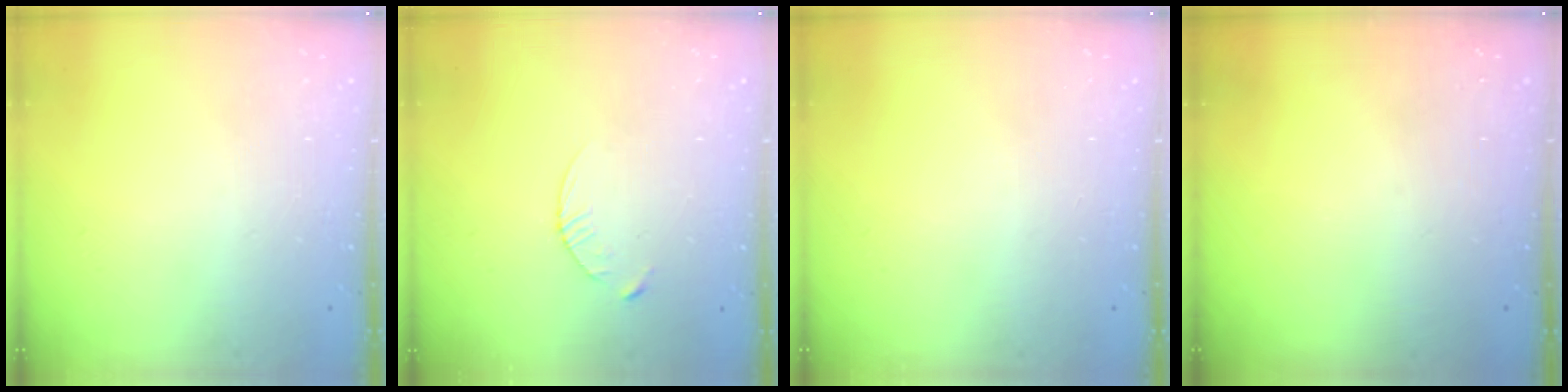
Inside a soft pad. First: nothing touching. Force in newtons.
{"total": 3.4, "press": 3.4, "slide": 0.4}
{"total": 0.0}
{"total": 0.0}